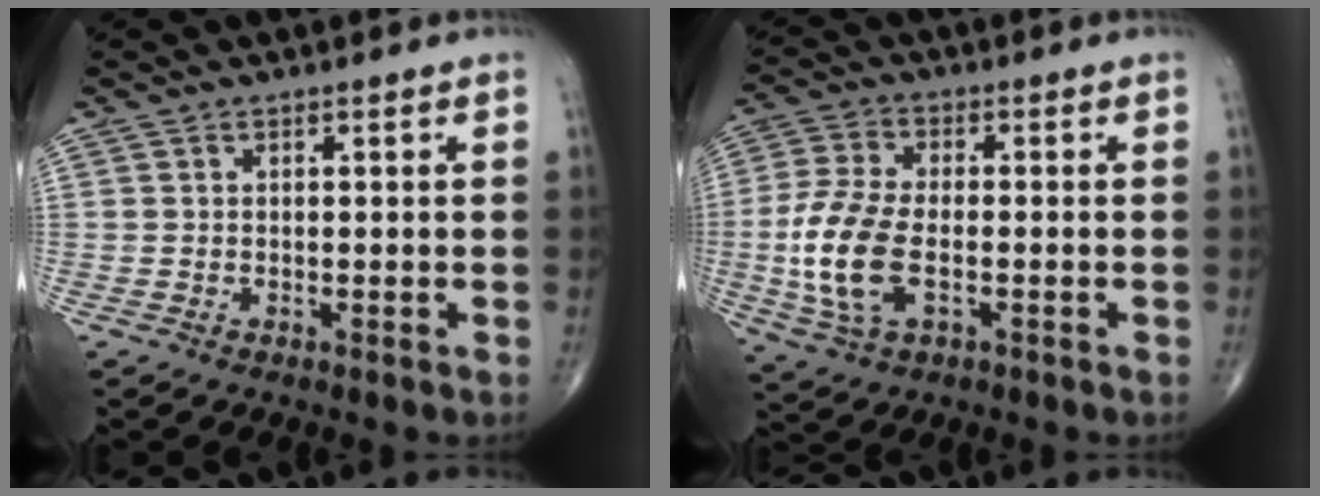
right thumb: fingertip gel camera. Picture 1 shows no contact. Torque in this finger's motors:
{"motor_torque": [0.34, 0.45, 0.89, -0.08, 0.39]}